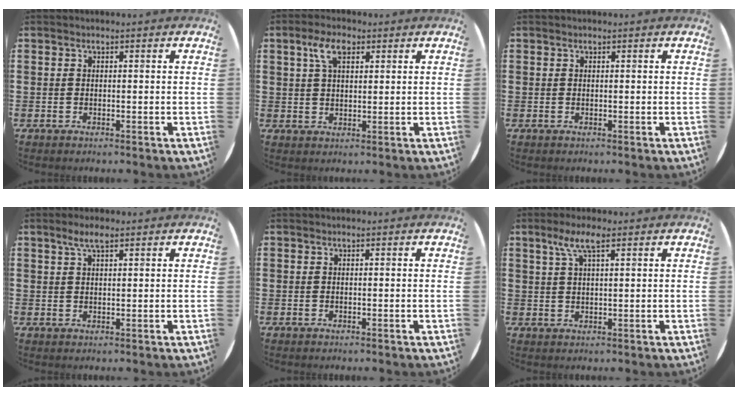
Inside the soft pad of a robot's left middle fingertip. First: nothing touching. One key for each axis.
{"total": 4.6, "fx": 2.6, "fy": 2.3, "fz": 3.1, "tx": -0.070, "ty": 0.011, "tz": 0.046}
{"total": 0.0}
{"total": 2.8, "fx": 1.9, "fy": 0.7, "fz": 2.0, "tx": -0.042, "ty": 0.005, "tz": 0.033}
{"total": 0.0}
{"total": 4.2, "fx": 2.4, "fy": 1.0, "fz": 3.3, "tx": -0.070, "ty": 0.008, "tz": 0.040}